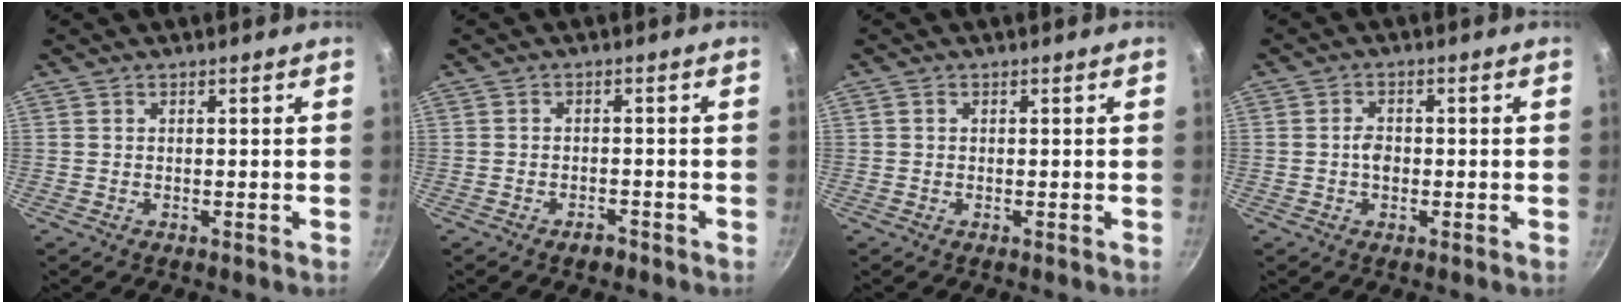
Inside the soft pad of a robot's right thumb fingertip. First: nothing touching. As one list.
[{"total": 2.2, "force": [-1.5, 1.2, 1.0], "torque": [-0.013, 0.015, -0.021]}, {"total": 0.6, "force": [0.1, 0.5, 0.3], "torque": [-0.003, 0.004, 0.001]}, {"total": 2.8, "force": [-0.3, 2.0, 1.9], "torque": [-0.022, 0.010, -0.006]}]